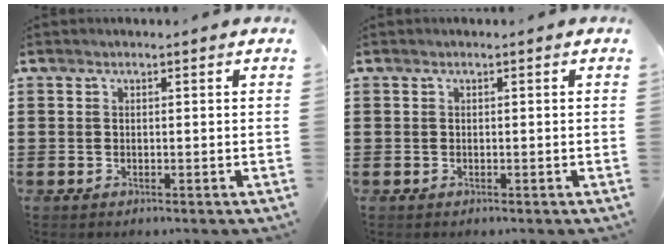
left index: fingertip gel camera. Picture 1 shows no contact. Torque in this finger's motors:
{"motor_torque": [-0.01, 0.01, 0.00, 0.00]}